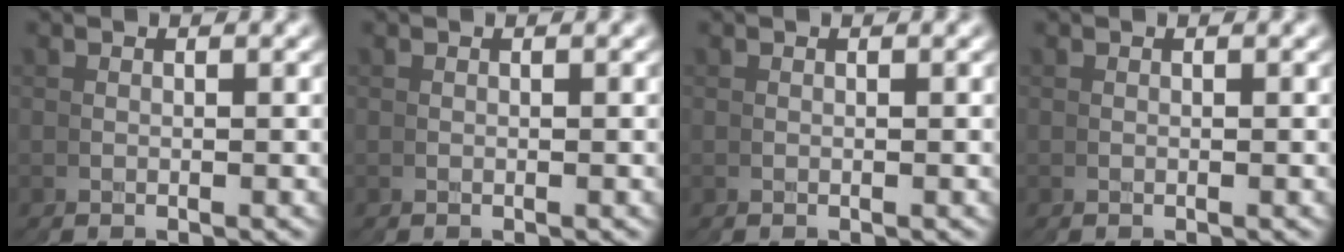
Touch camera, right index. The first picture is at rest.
{"total": 1.7, "force": [0.1, -1.7, -0.5], "torque": [0.019, -0.004, 0.009]}
{"total": 0.0}
{"total": 0.0}